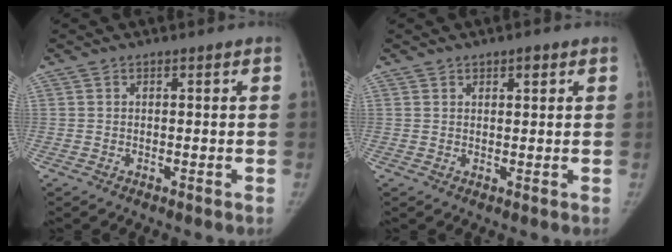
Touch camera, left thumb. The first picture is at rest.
{"total": 2.0, "force": [1.2, 1.0, 1.2], "torque": [-0.008, -0.005, 0.018]}